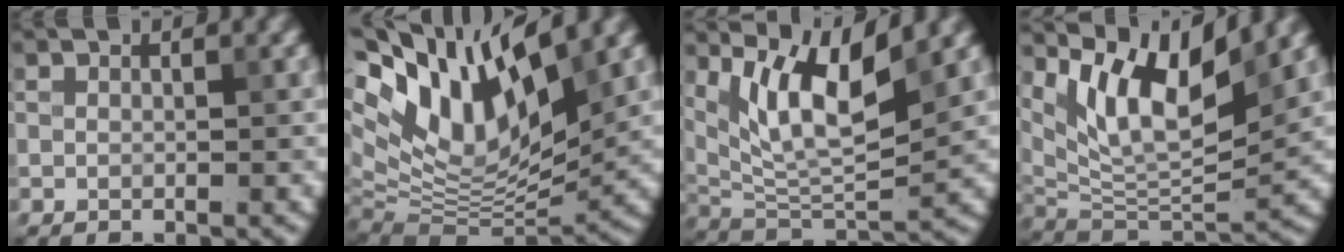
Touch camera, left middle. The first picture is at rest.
{"total": 14.0, "force": [6.2, 5.9, 11.1], "torque": [-0.213, 0.014, 0.113]}
{"total": 7.9, "force": [3.7, 2.5, 6.5], "torque": [-0.126, -0.014, 0.073]}
{"total": 9.3, "force": [5.0, 3.1, 7.1], "torque": [-0.126, -0.010, 0.097]}